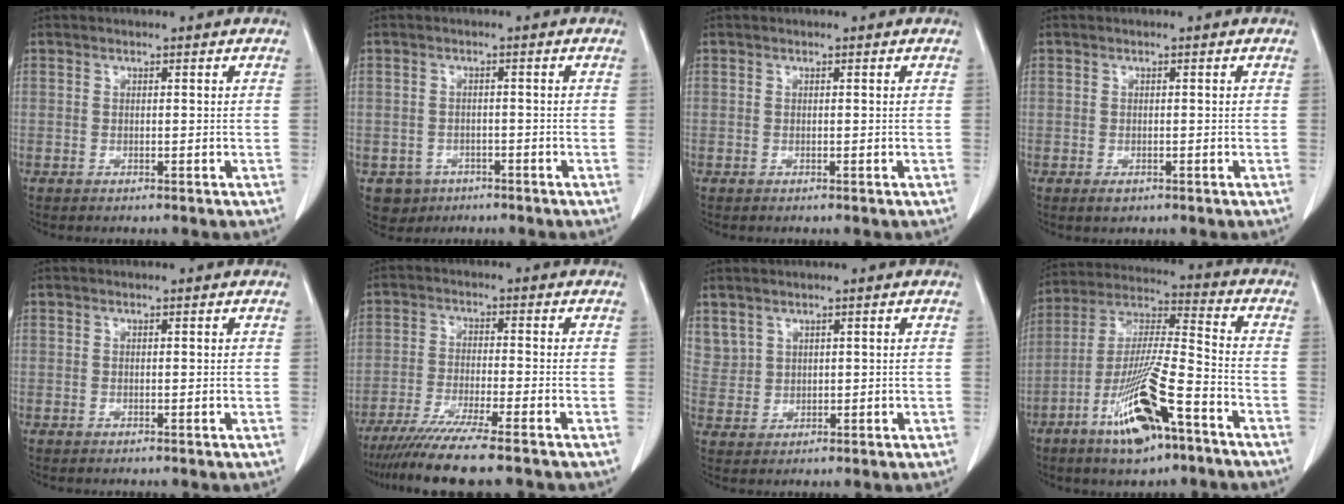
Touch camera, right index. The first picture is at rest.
{"total": 3.7, "force": [-1.9, 3.2, 0.2], "torque": [-0.002, 0.010, -0.022]}
{"total": 0.0}
{"total": 1.2, "force": [-0.6, 0.7, 0.7], "torque": [-0.008, 0.000, -0.004]}
{"total": 0.0}
{"total": 10.3, "force": [-8.3, -0.9, 6.0], "torque": [-0.091, -0.031, -0.135]}
{"total": 4.1, "force": [2.7, 3.0, 0.7], "torque": [-0.015, 0.006, 0.067]}
{"total": 15.7, "force": [-8.3, 2.9, 13.0], "torque": [-0.255, -0.011, -0.144]}